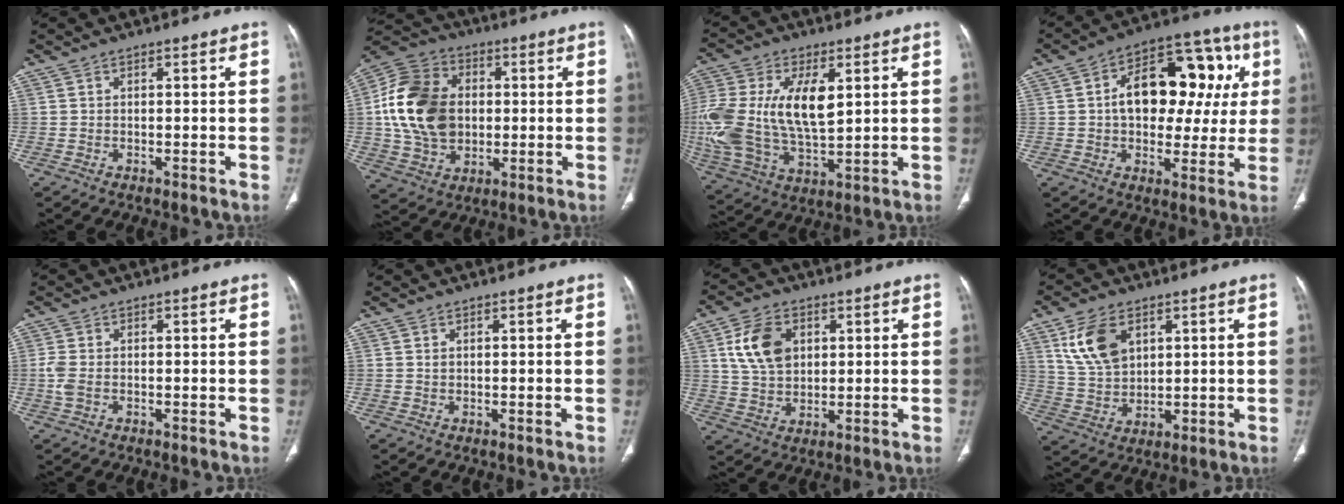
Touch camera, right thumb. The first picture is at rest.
{"total": 18.5, "force": [1.1, 13.9, 12.2], "torque": [-0.220, 0.015, 0.022]}
{"total": 22.6, "force": [3.5, 12.0, 18.8], "torque": [-0.414, -0.010, 0.066]}
{"total": 19.9, "force": [3.4, 12.4, 15.2], "torque": [-0.162, 0.034, 0.047]}
{"total": 2.7, "force": [-0.5, 1.5, 2.1], "torque": [-0.068, 0.001, -0.011]}
{"total": 0.5, "force": [0.2, 0.4, 0.3], "torque": [-0.005, 0.000, 0.005]}
{"total": 9.9, "force": [3.1, 6.8, 6.5], "torque": [-0.107, -0.007, 0.062]}
{"total": 10.7, "force": [4.4, 7.0, 6.9], "torque": [-0.115, -0.015, 0.096]}